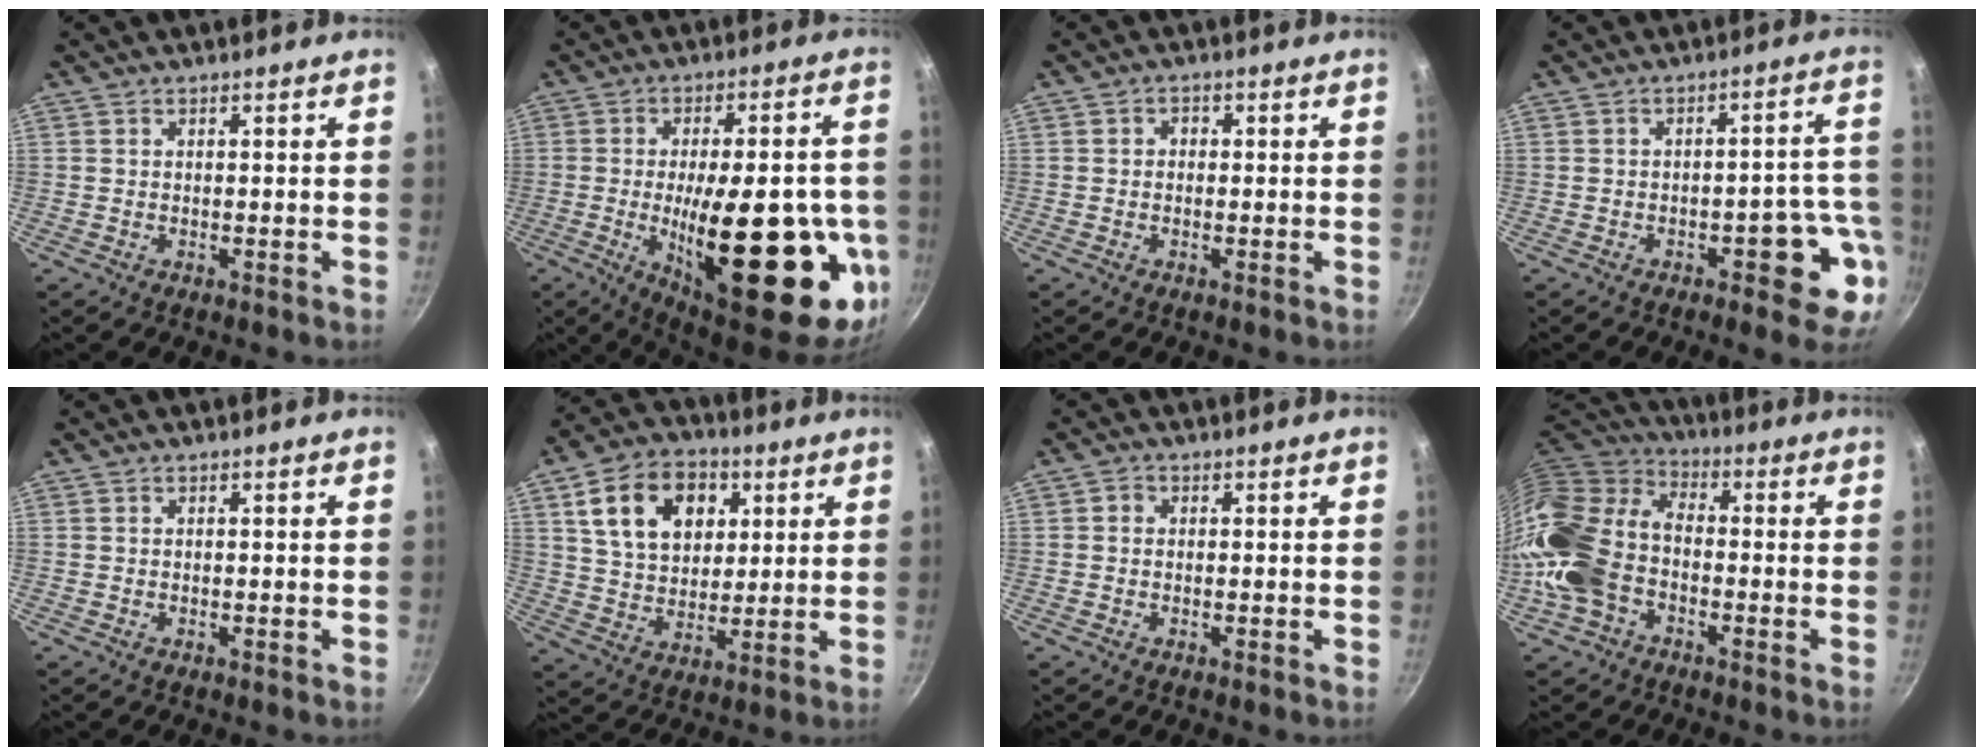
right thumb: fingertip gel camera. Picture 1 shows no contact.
{"total": 29.8, "force": [-6.6, 11.0, 26.9], "torque": [-0.348, 0.006, -0.078]}
{"total": 1.3, "force": [-0.1, 1.2, 0.6], "torque": [-0.006, 0.004, -0.006]}
{"total": 8.3, "force": [-3.2, 3.9, 6.6], "torque": [-0.040, 0.026, -0.036]}
{"total": 0.0}
{"total": 15.8, "force": [5.5, 11.3, 9.7], "torque": [-0.136, -0.005, 0.091]}
{"total": 1.1, "force": [0.0, 1.0, 0.4], "torque": [-0.008, 0.006, -0.002]}
{"total": 17.5, "force": [-4.6, 11.8, 12.0], "torque": [-0.226, 0.045, -0.111]}